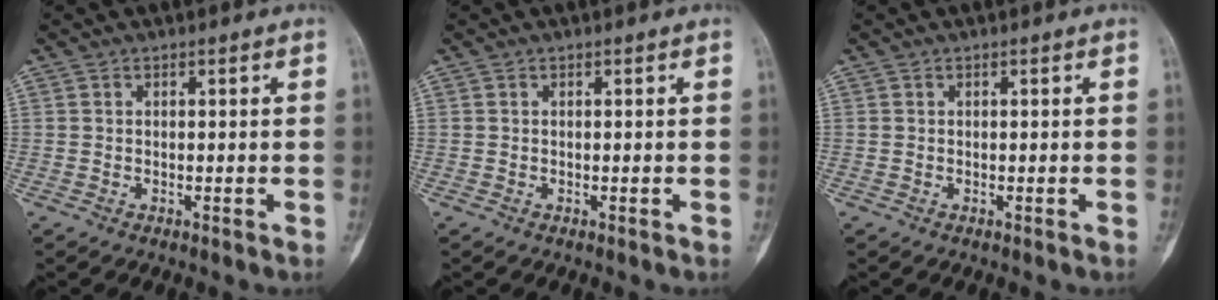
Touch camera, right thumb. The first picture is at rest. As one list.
[{"total": 0.0}, {"total": 0.0}]